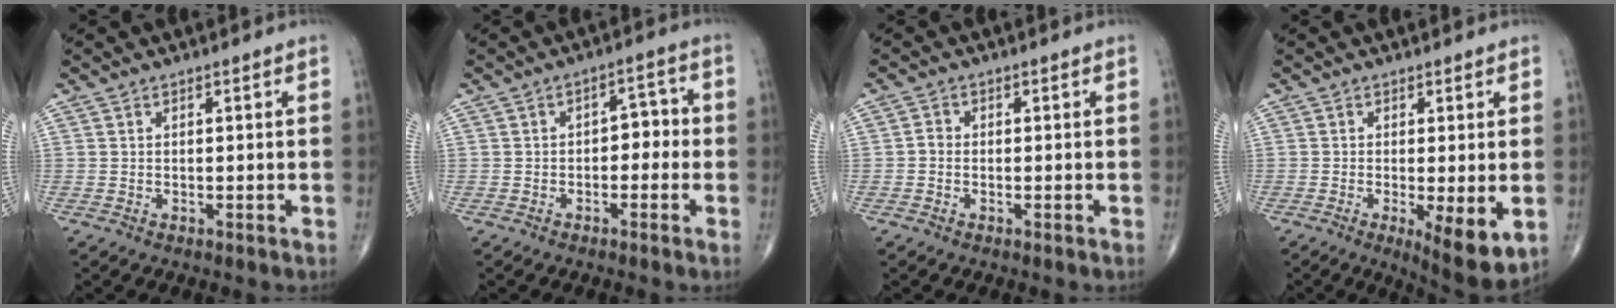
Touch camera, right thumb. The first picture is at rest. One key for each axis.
{"total": 4.3, "fx": -0.8, "fy": 2.8, "fz": 3.2, "tx": -0.018, "ty": 0.024, "tz": -0.020}
{"total": 1.4, "fx": -0.4, "fy": 1.1, "fz": 0.7, "tx": -0.007, "ty": 0.003, "tz": -0.011}
{"total": 8.1, "fx": -1.8, "fy": 2.3, "fz": 7.5, "tx": -0.109, "ty": -0.023, "tz": -0.026}